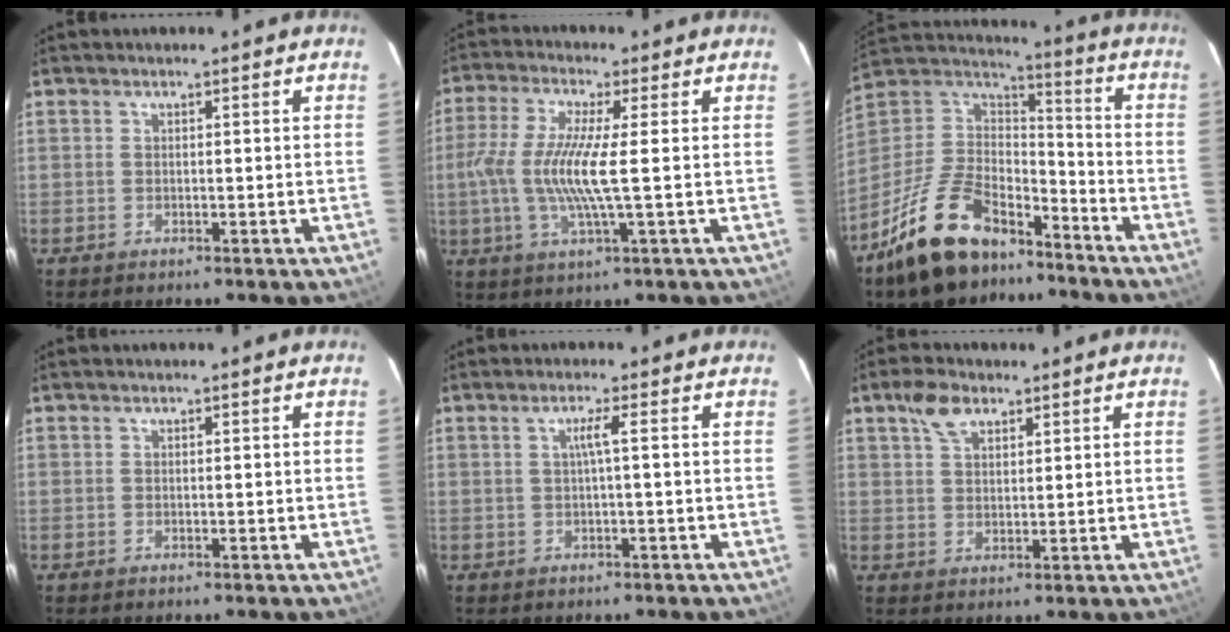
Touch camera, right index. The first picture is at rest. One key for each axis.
{"total": 10.2, "fx": -0.9, "fy": 0.3, "fz": 10.1, "tx": -0.207, "ty": -0.006, "tz": -0.017}
{"total": 20.5, "fx": -14.4, "fy": 9.9, "fz": 10.6, "tx": -0.234, "ty": 0.005, "tz": -0.243}
{"total": 0.0}
{"total": 2.0, "fx": -0.1, "fy": -0.7, "fz": 1.9, "tx": -0.036, "ty": 0.000, "tz": 0.000}
{"total": 5.1, "fx": 3.0, "fy": 2.8, "fz": 3.0, "tx": -0.054, "ty": 0.015, "tz": 0.057}